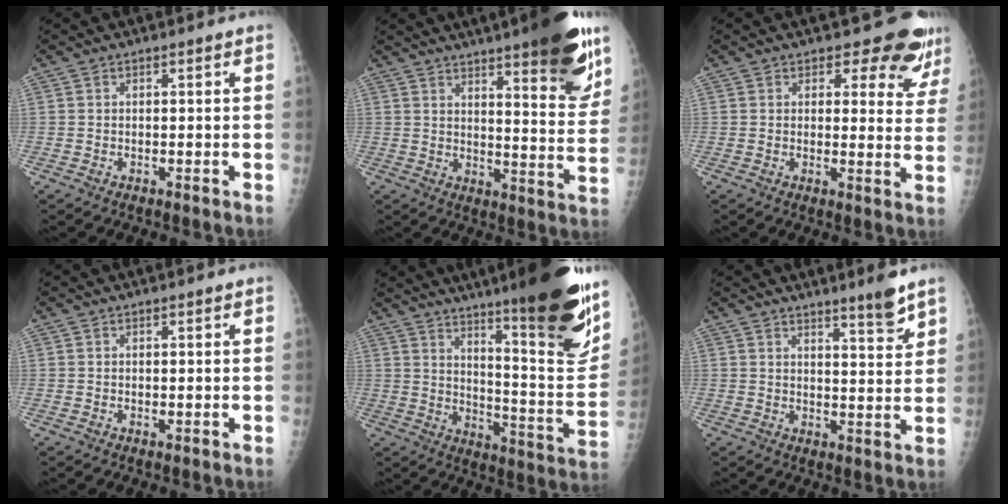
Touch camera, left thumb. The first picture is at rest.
{"total": 19.6, "force": [12.7, 3.8, 14.4], "torque": [-0.170, -0.065, 0.170]}
{"total": 9.6, "force": [8.3, 4.1, 2.4], "torque": [0.017, -0.056, 0.074]}
{"total": 0.6, "force": [0.2, 0.3, 0.4], "torque": [-0.003, -0.001, 0.003]}
{"total": 26.3, "force": [17.0, 3.6, 19.8], "torque": [-0.262, -0.091, 0.245]}
{"total": 5.5, "force": [4.3, 0.4, 3.3], "torque": [-0.039, -0.038, 0.062]}